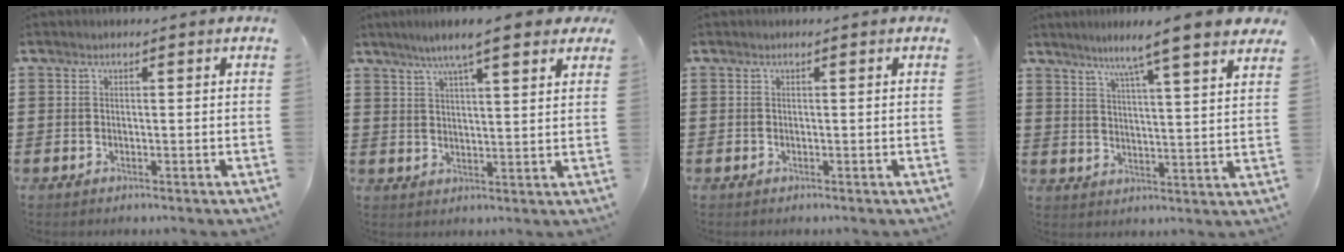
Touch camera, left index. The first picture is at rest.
{"total": 7.3, "force": [5.6, 0.7, 4.7], "torque": [-0.096, -0.005, 0.096]}
{"total": 0.0}
{"total": 7.0, "force": [5.7, -1.1, 3.8], "torque": [-0.086, -0.034, 0.090]}